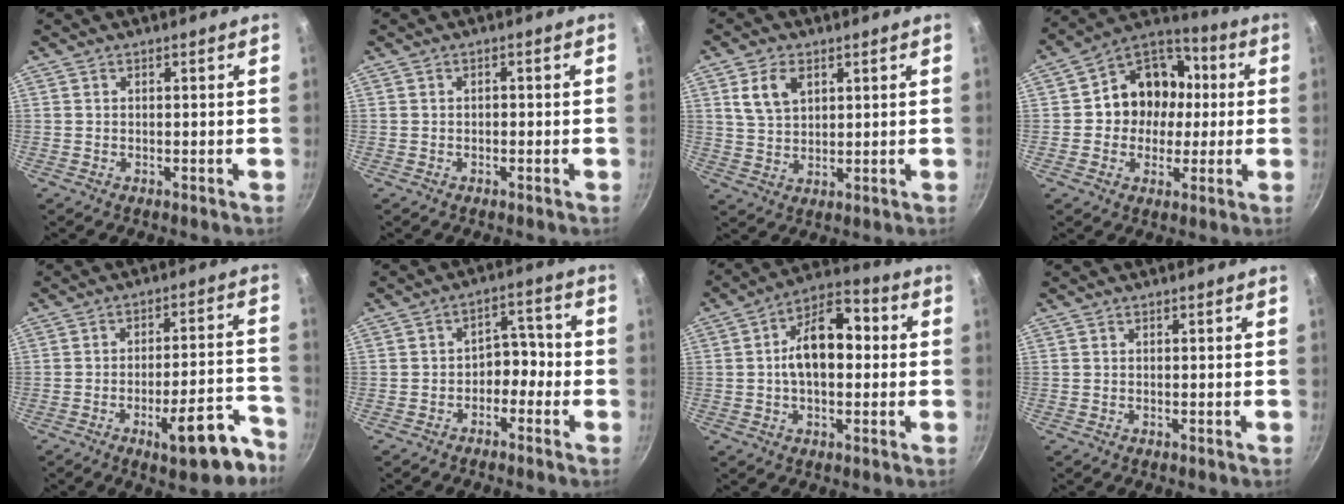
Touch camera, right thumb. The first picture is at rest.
{"total": 0.8, "force": [-0.2, 0.6, 0.5], "torque": [0.003, 0.004, -0.007]}
{"total": 6.6, "force": [2.8, 4.2, 4.3], "torque": [-0.069, -0.009, 0.059]}
{"total": 14.7, "force": [0.6, 11.8, 8.6], "torque": [-0.076, 0.029, -0.001]}
{"total": 11.9, "force": [-7.2, 3.5, 8.8], "torque": [-0.110, 0.061, -0.100]}
{"total": 5.8, "force": [-2.1, 4.1, 3.5], "torque": [-0.017, 0.039, -0.045]}
{"total": 12.8, "force": [0.8, 7.4, 10.5], "torque": [-0.153, 0.032, 0.002]}
{"total": 0.0}